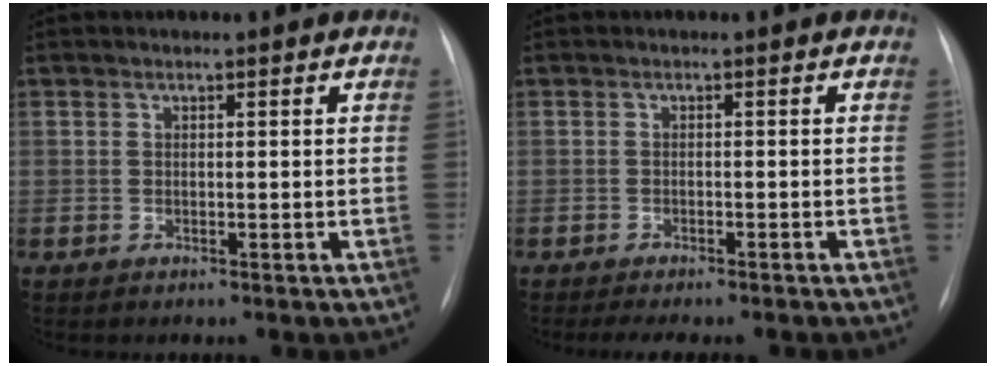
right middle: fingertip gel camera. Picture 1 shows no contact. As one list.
[{"total": 7.1, "force": [-6.1, 1.8, 3.3], "torque": [-0.041, -0.001, -0.077]}]